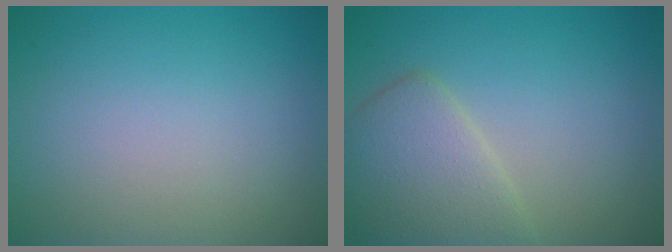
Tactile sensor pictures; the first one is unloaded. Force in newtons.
{"total": 4.4, "press": 4.4, "slide": 0.2}